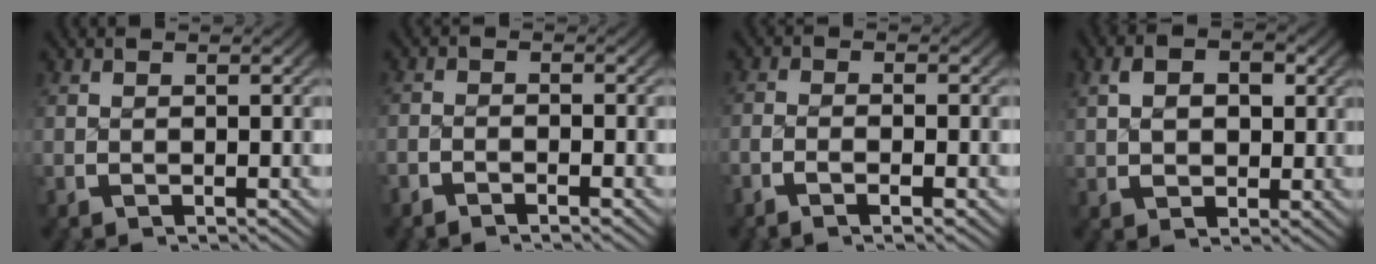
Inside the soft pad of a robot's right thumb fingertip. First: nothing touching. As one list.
[{"total": 1.4, "force": [-1.3, 0.4, 0.4], "torque": [0.001, 0.005, -0.032]}, {"total": 2.0, "force": [-1.0, 0.3, 1.7], "torque": [-0.042, 0.001, -0.021]}, {"total": 4.1, "force": [1.1, 2.7, 2.9], "torque": [-0.046, -0.005, 0.024]}]